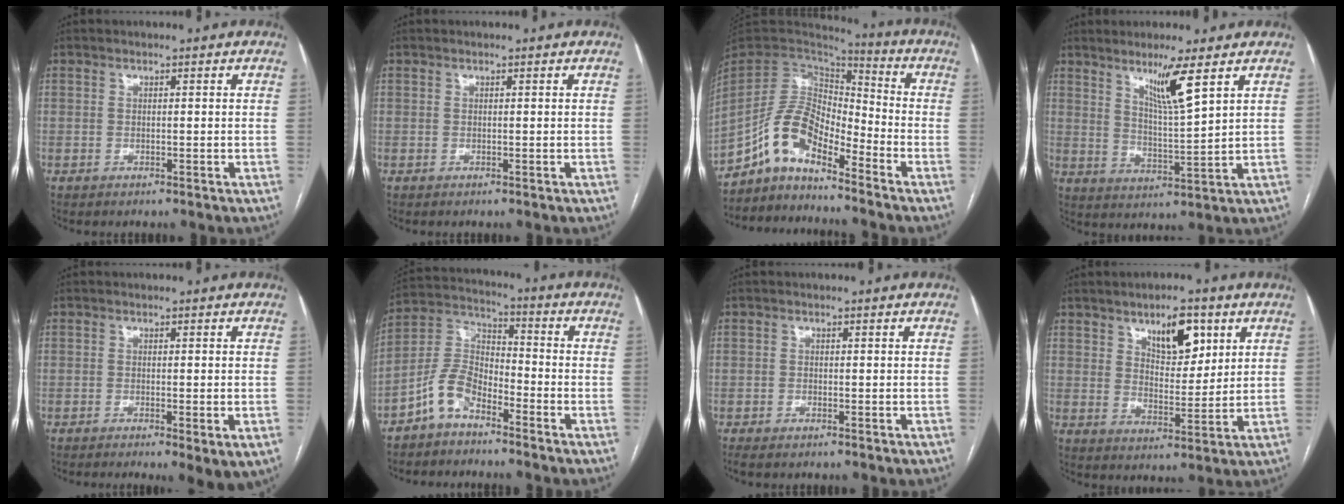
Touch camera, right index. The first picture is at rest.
{"total": 0.0}
{"total": 10.7, "force": [-7.8, 3.6, 6.4], "torque": [-0.131, 0.031, -0.147]}
{"total": 7.4, "force": [4.4, -0.5, 5.9], "torque": [-0.104, -0.017, 0.080]}
{"total": 4.6, "force": [-2.0, 0.9, 4.0], "torque": [-0.049, -0.013, -0.026]}
{"total": 7.5, "force": [-5.2, 3.6, 4.2], "torque": [-0.096, 0.021, -0.110]}
{"total": 1.7, "force": [-1.4, 0.6, 0.8], "torque": [-0.018, -0.004, -0.020]}
{"total": 8.3, "force": [4.5, 3.5, 6.1], "torque": [-0.093, 0.002, 0.075]}